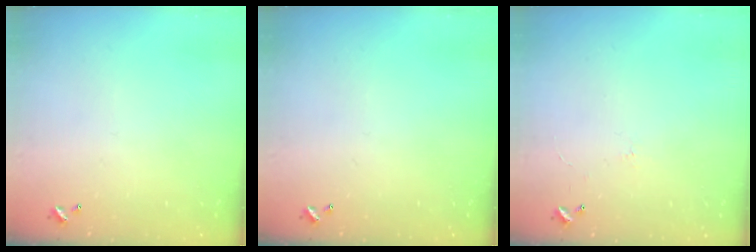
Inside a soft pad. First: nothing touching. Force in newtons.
{"total": 0.0}
{"total": 1.8, "press": 1.7, "slide": 0.4}